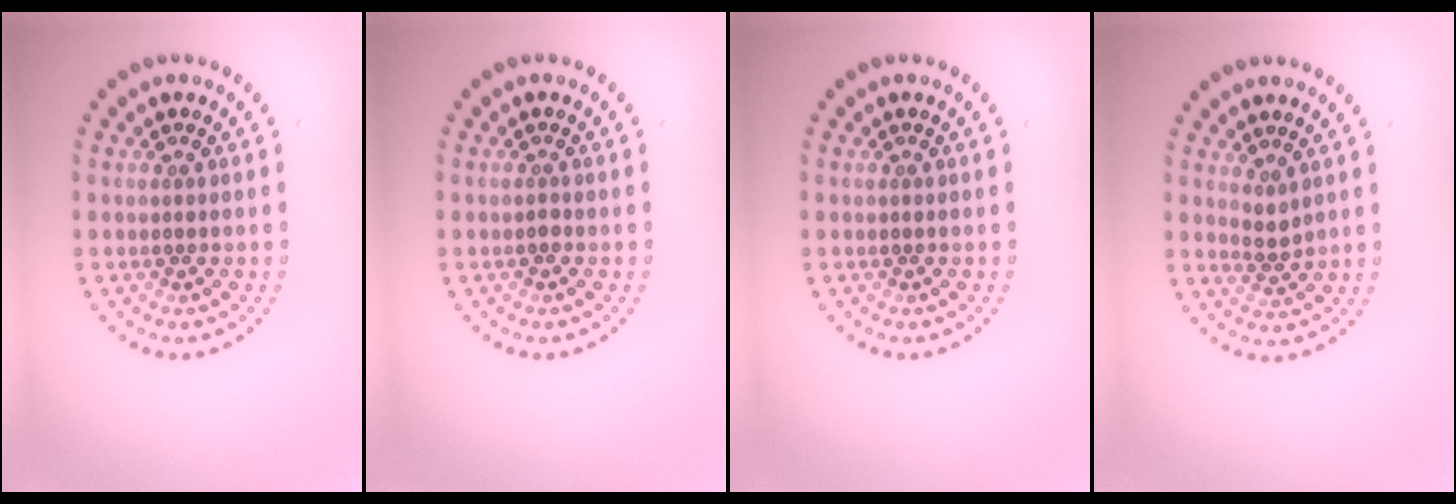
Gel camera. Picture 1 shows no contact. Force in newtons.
{"total": 0.5, "press": 0.3, "slide": 0.4}
{"total": 0.0}
{"total": 1.4, "press": 1.0, "slide": 0.9}